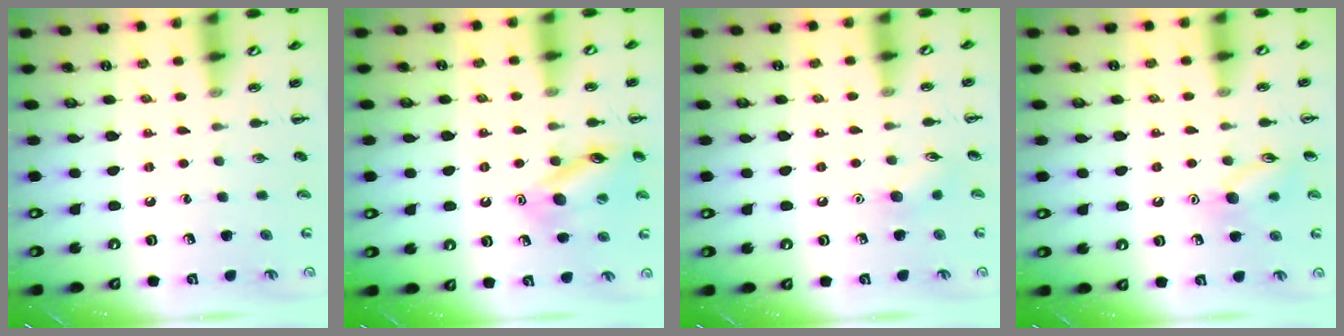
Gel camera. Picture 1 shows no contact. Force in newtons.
{"total": 13.6, "press": 13.5, "slide": 2.0}
{"total": 6.7, "press": 6.4, "slide": 1.9}
{"total": 9.2, "press": 9.2, "slide": 0.8}